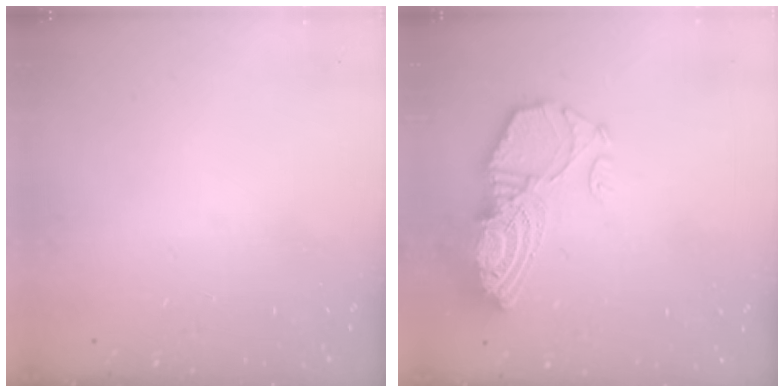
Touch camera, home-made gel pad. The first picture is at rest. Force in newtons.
{"total": 14.3, "press": 14.2, "slide": 1.4}